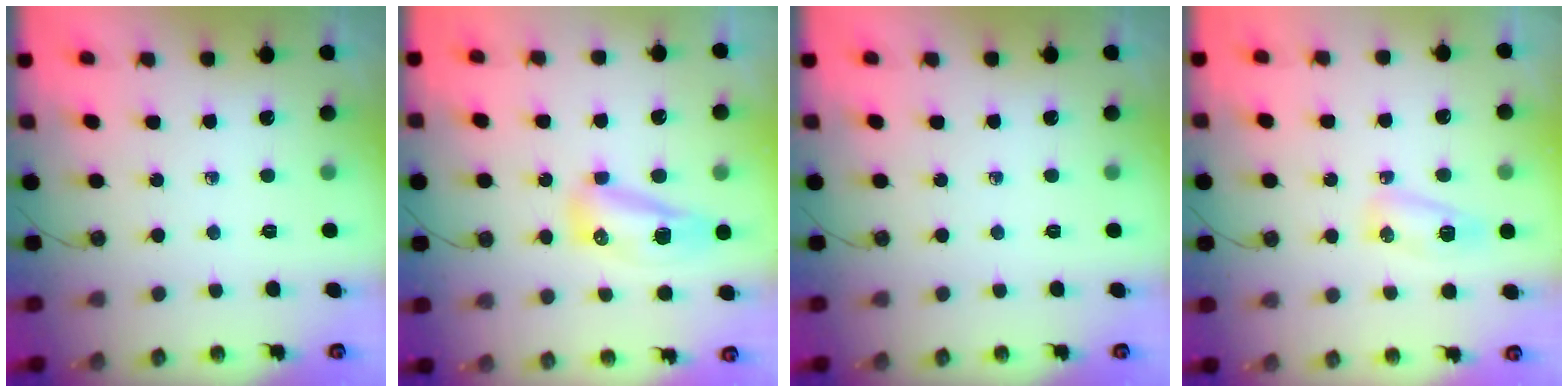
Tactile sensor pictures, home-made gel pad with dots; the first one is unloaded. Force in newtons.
{"total": 10.7, "press": 9.8, "slide": 4.3}
{"total": 0.0}
{"total": 7.7, "press": 6.3, "slide": 4.4}